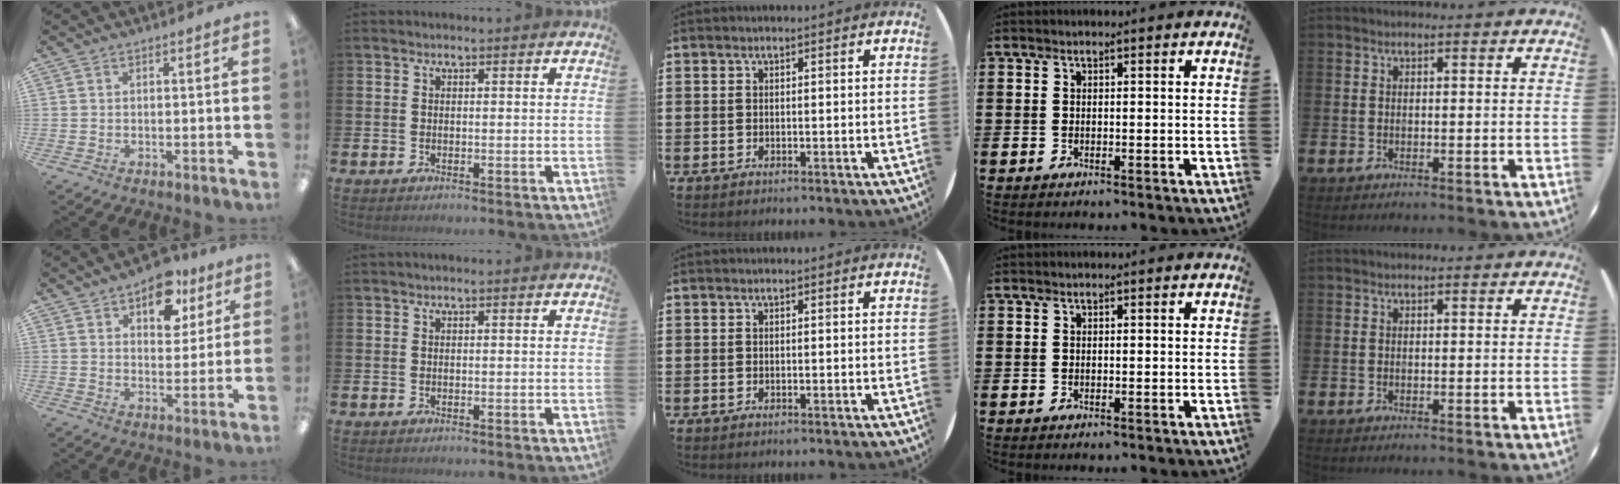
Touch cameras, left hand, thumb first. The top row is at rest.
{"thumb": {"total": 11.2, "force": [6.8, 6.5, 6.1], "torque": [-0.067, -0.027, 0.114]}}